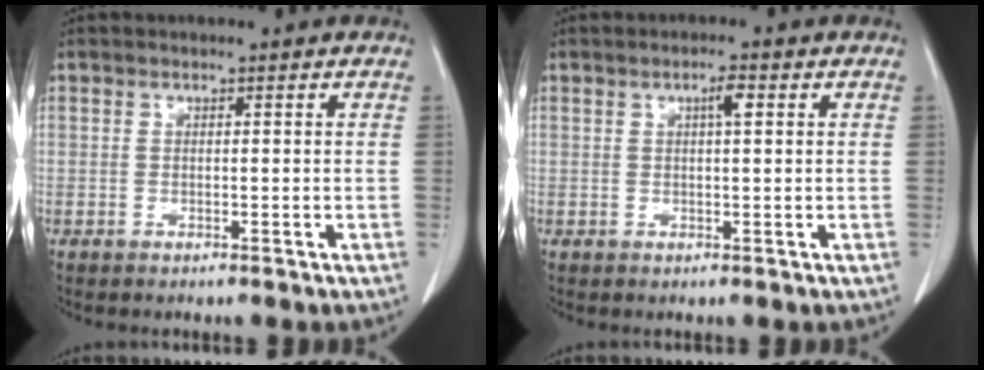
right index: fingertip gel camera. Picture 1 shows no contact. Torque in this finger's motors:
{"motor_torque": [0.15, 0.00, 0.00, 0.01]}